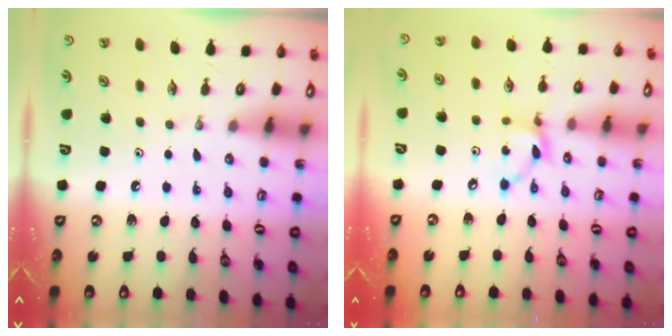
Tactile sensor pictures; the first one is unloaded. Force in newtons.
{"total": 7.3, "press": 7.3, "slide": 0.3}